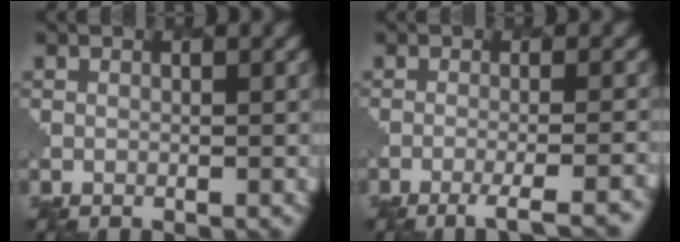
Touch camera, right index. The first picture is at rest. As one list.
[{"total": 4.5, "force": [-3.0, 0.9, 3.3], "torque": [-0.040, 0.004, -0.048]}]